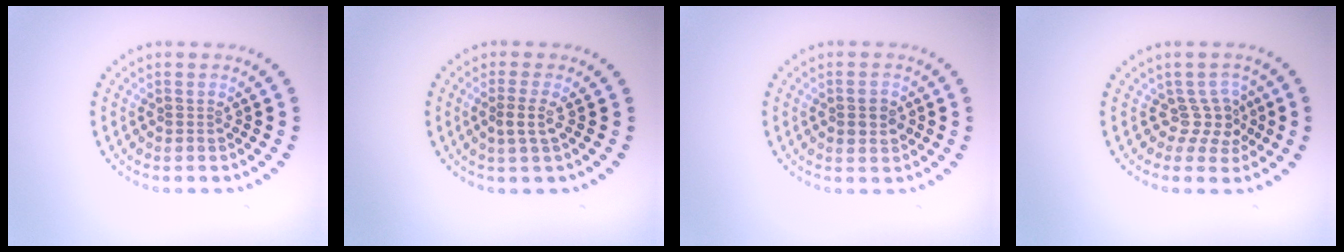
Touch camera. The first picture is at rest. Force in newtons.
{"total": 1.7, "press": 1.3, "slide": 1.2}
{"total": 2.0, "press": 2.0, "slide": 0.0}
{"total": 2.3, "press": 1.6, "slide": 1.7}